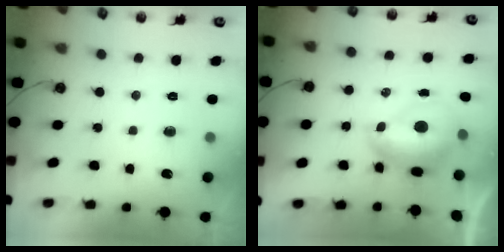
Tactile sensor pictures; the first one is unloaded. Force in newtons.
{"total": 1.7, "press": 1.5, "slide": 0.6}